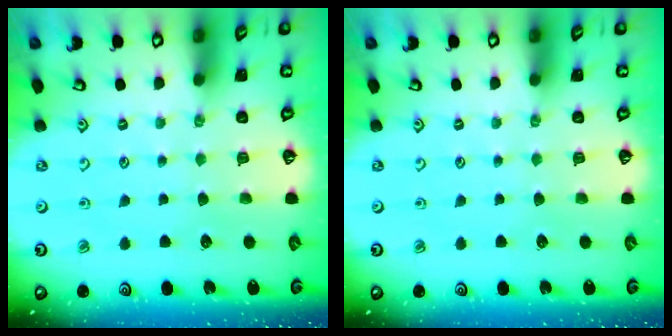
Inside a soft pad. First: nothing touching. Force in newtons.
{"total": 0.0}